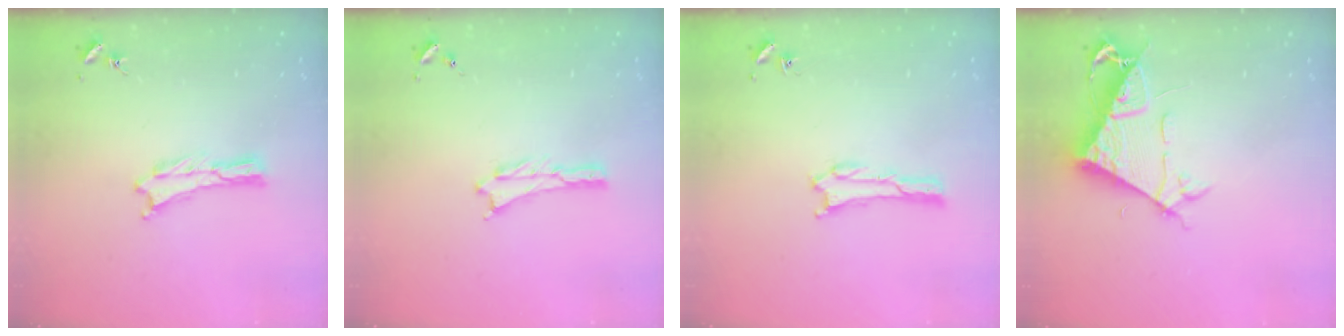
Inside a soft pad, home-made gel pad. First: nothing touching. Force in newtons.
{"total": 0.5, "press": 0.5, "slide": 0.2}
{"total": 0.8, "press": 0.8, "slide": 0.2}
{"total": 7.6, "press": 7.6, "slide": 0.9}